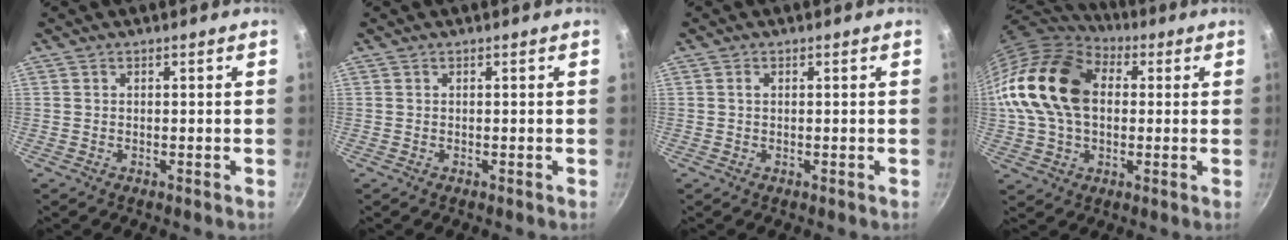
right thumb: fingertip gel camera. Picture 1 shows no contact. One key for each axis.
{"total": 0.0}
{"total": 0.7, "fx": 0.2, "fy": 0.5, "fz": 0.5, "tx": -0.009, "ty": 0.003, "tz": 0.003}
{"total": 21.2, "fx": 2.5, "fy": 14.6, "fz": 15.2, "tx": -0.281, "ty": 0.033, "tz": 0.033}